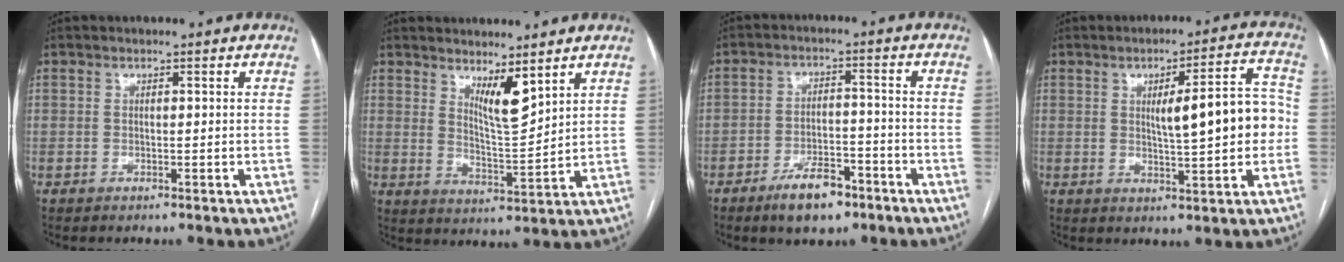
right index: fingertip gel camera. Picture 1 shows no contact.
{"total": 5.5, "force": [3.9, 0.6, 3.8], "torque": [-0.070, -0.022, 0.075]}
{"total": 7.4, "force": [-5.0, 3.0, 4.5], "torque": [-0.082, 0.001, -0.081]}
{"total": 10.6, "force": [0.3, 2.1, 10.4], "torque": [-0.139, 0.024, 0.009]}